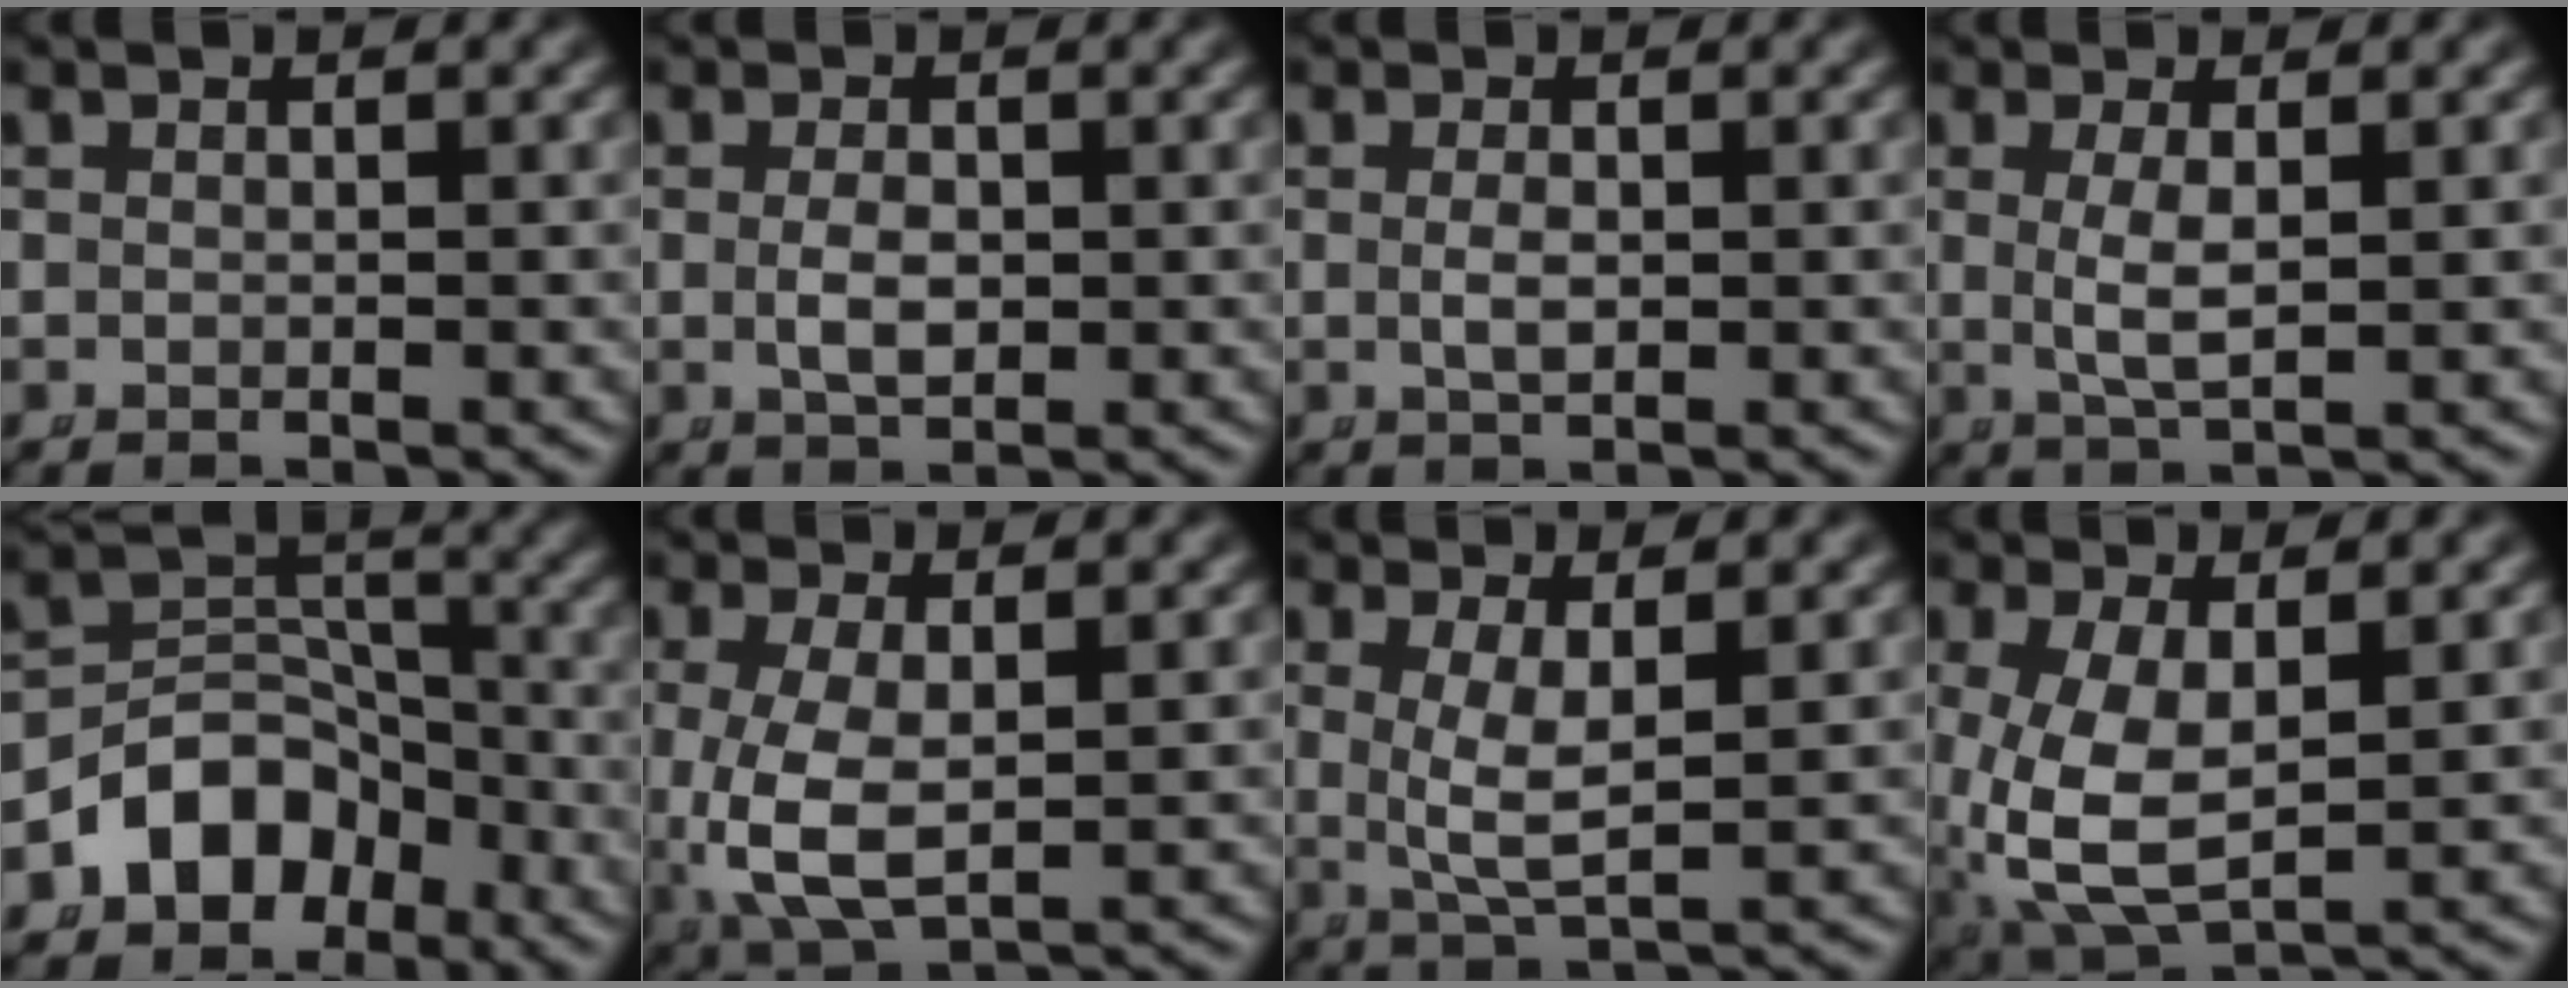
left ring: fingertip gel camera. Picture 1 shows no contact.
{"total": 2.4, "force": [-0.3, 1.2, 2.0], "torque": [-0.042, -0.015, 0.006]}
{"total": 1.5, "force": [-0.1, 0.5, 1.4], "torque": [-0.031, -0.011, 0.005]}
{"total": 2.8, "force": [0.2, 0.5, 2.8], "torque": [-0.062, -0.016, 0.016]}
{"total": 7.7, "force": [-3.5, 6.0, 3.3], "torque": [-0.059, -0.016, -0.058]}
{"total": 6.3, "force": [-0.4, 3.5, 5.2], "torque": [-0.132, -0.028, 0.019]}
{"total": 4.1, "force": [0.5, 1.3, 3.9], "torque": [-0.079, -0.018, 0.023]}
{"total": 7.7, "force": [-0.5, 4.6, 6.1], "torque": [-0.148, -0.041, 0.021]}